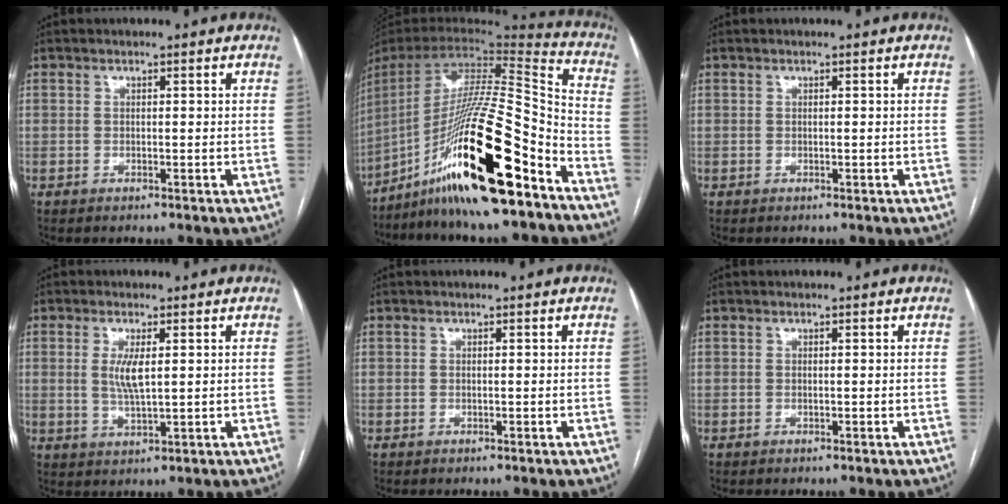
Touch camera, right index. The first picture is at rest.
{"total": 24.8, "force": [-14.3, 3.0, 20.1], "torque": [-0.371, -0.023, -0.254]}
{"total": 0.0}
{"total": 4.2, "force": [0.9, 1.0, 4.0], "torque": [-0.085, -0.003, 0.020]}
{"total": 0.0}
{"total": 0.0}